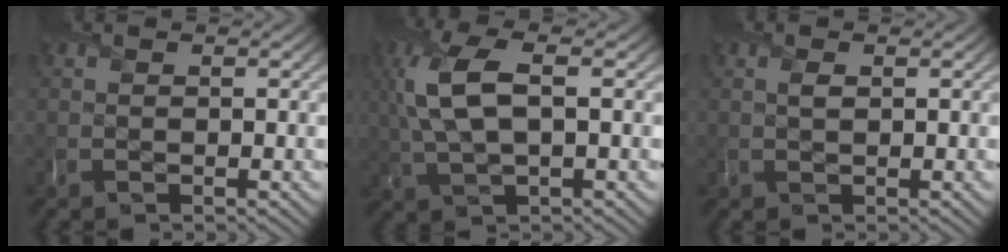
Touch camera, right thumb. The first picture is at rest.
{"total": 8.5, "force": [1.5, 3.5, 7.6], "torque": [-0.187, 0.010, 0.023]}
{"total": 0.7, "force": [0.2, 0.5, 0.5], "torque": [-0.011, -0.005, 0.006]}